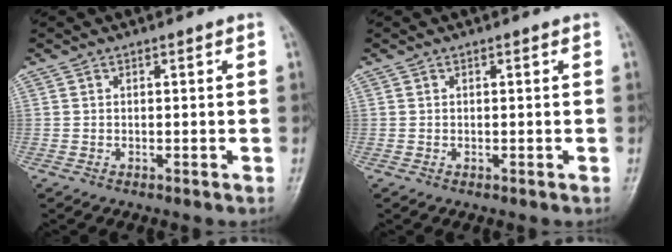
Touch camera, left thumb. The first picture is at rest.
{"total": 0.0}